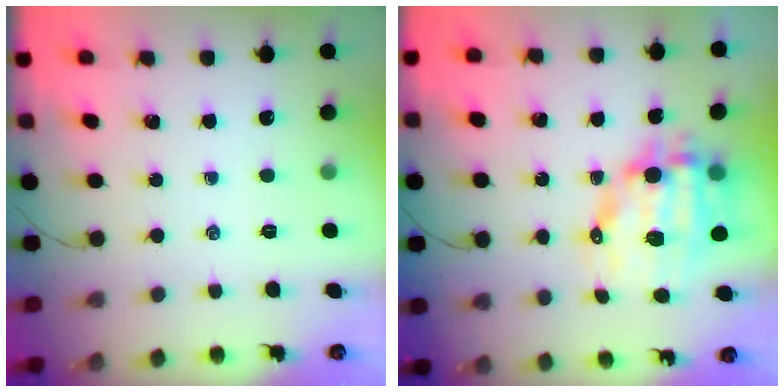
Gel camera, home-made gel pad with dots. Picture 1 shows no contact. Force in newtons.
{"total": 12.8, "press": 12.5, "slide": 2.7}